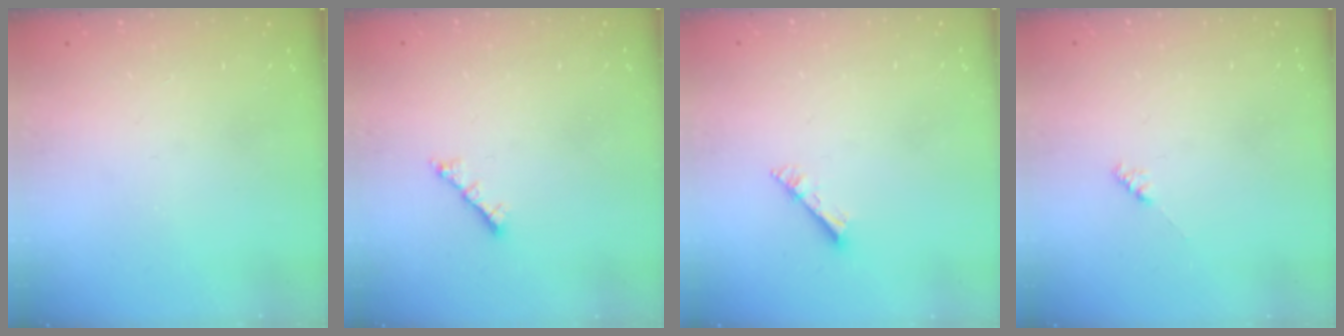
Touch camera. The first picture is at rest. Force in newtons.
{"total": 2.0, "press": 1.9, "slide": 0.5}
{"total": 3.0, "press": 3.0, "slide": 0.3}
{"total": 2.1, "press": 2.0, "slide": 0.5}